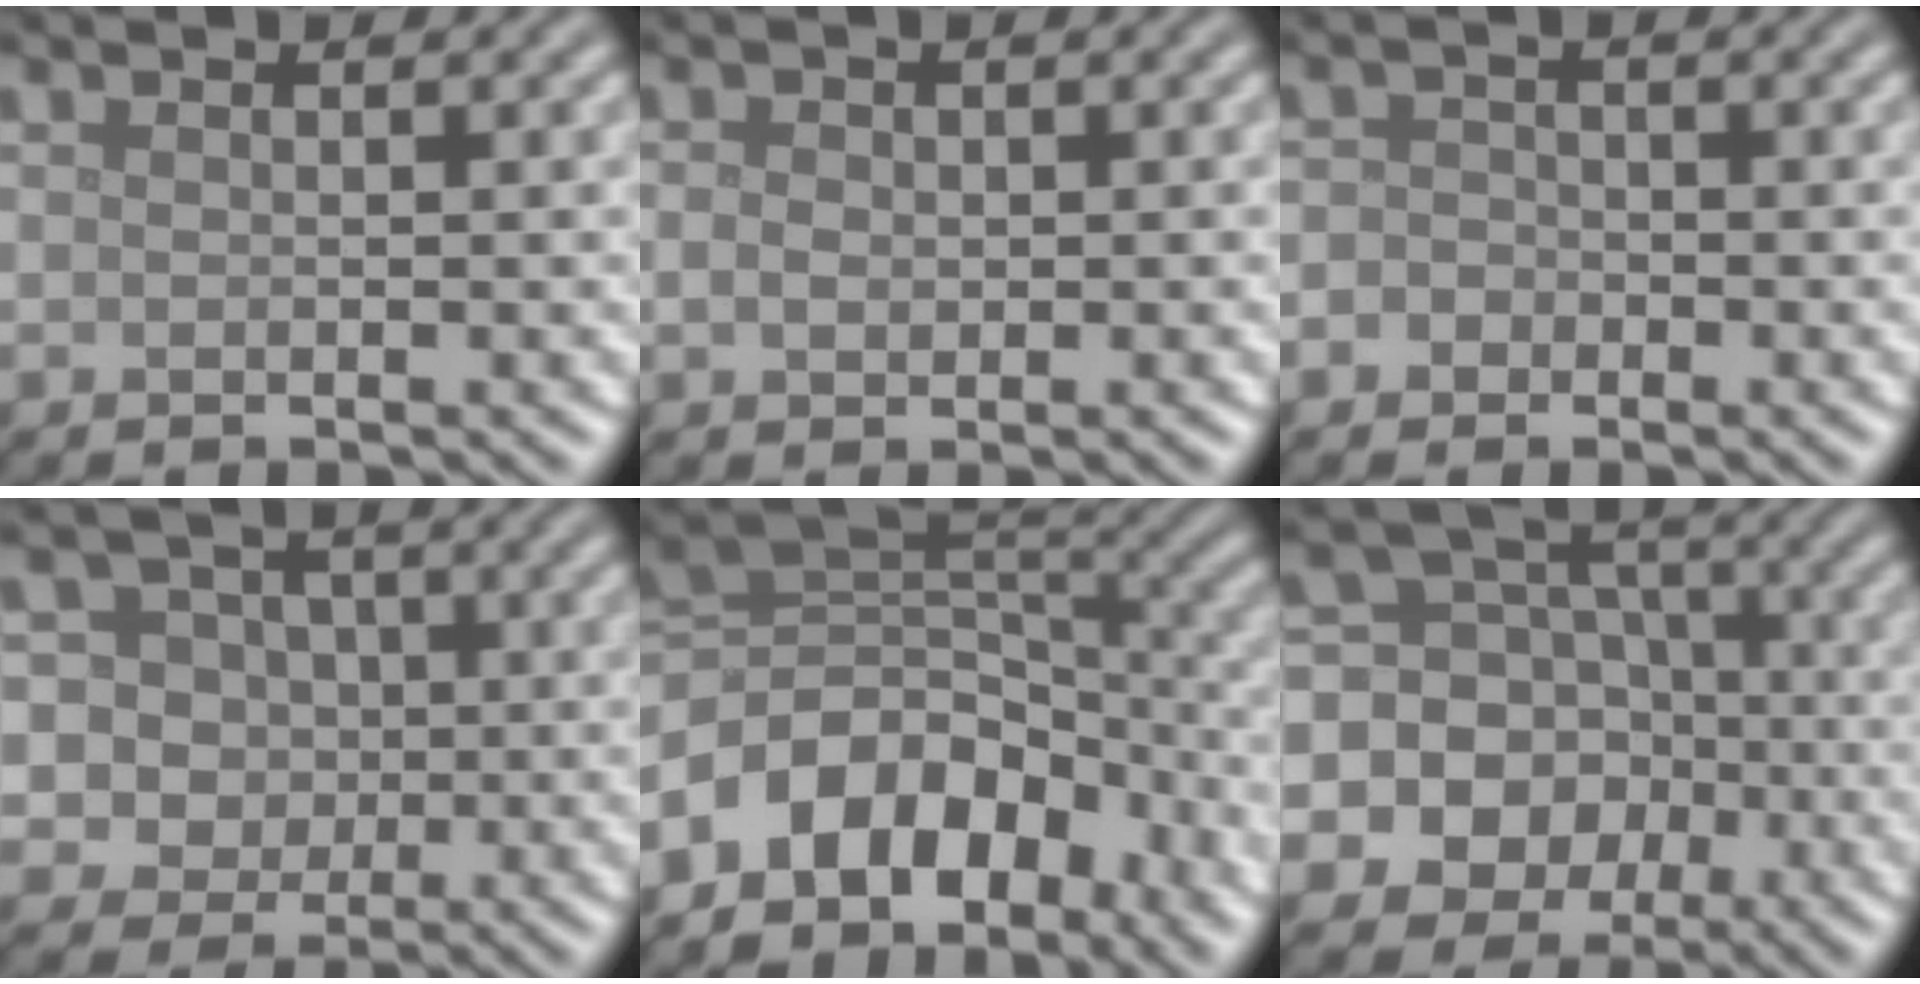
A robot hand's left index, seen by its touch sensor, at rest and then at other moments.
{"total": 1.3, "force": [0.0, 1.1, 0.8], "torque": [-0.015, 0.000, -0.002]}
{"total": 2.2, "force": [-0.8, 2.0, 0.6], "torque": [0.014, 0.012, -0.027]}
{"total": 7.2, "force": [1.4, 6.6, 2.5], "torque": [-0.035, 0.030, 0.001]}
{"total": 9.0, "force": [-4.8, 6.2, 4.4], "torque": [-0.058, 0.018, -0.100]}
{"total": 15.9, "force": [-4.7, 14.5, 4.2], "torque": [-0.130, -0.010, -0.096]}